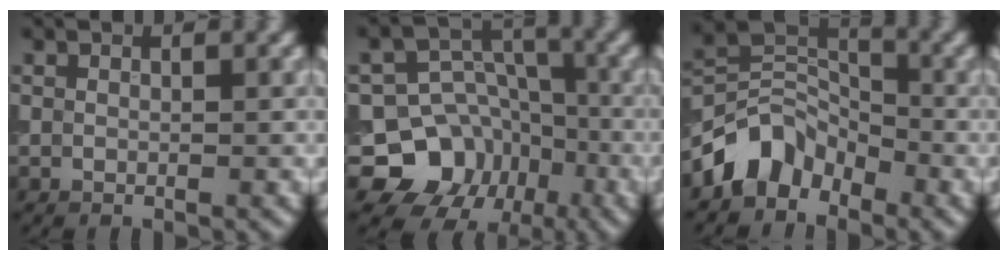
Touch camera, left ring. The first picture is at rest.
{"total": 10.5, "force": [-5.1, 8.7, 2.6], "torque": [-0.041, 0.006, -0.109]}
{"total": 4.6, "force": [-3.2, 3.0, 1.5], "torque": [-0.016, 0.011, -0.067]}